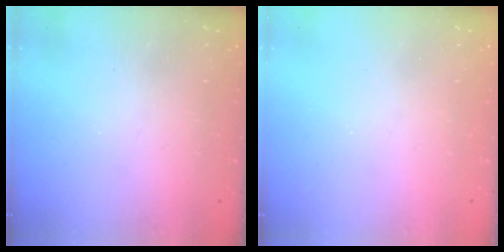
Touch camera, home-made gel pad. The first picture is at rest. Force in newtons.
{"total": 0.0}